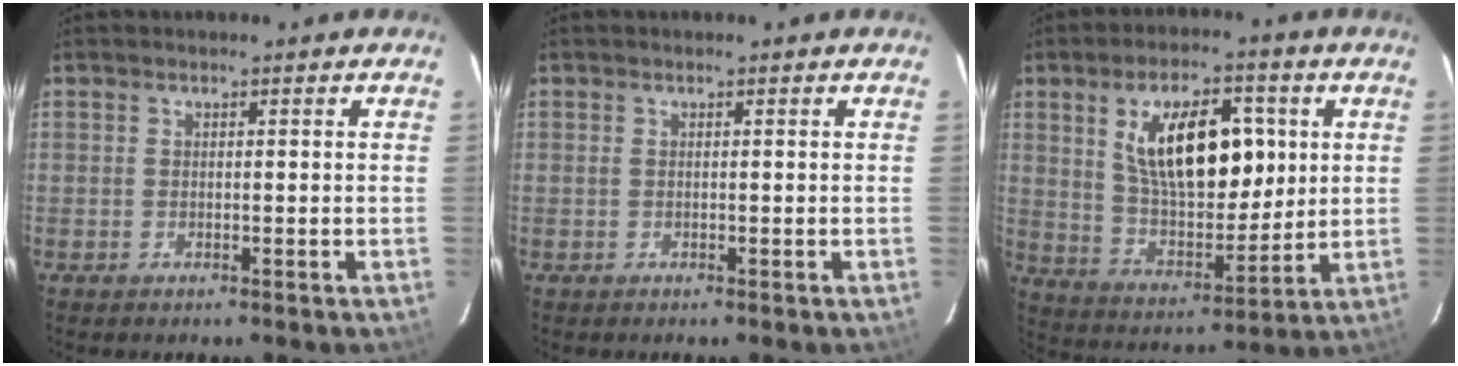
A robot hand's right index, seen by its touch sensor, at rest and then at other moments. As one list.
[{"total": 0.0}, {"total": 17.2, "force": [5.0, 8.5, 14.1], "torque": [-0.233, 0.008, 0.099]}]